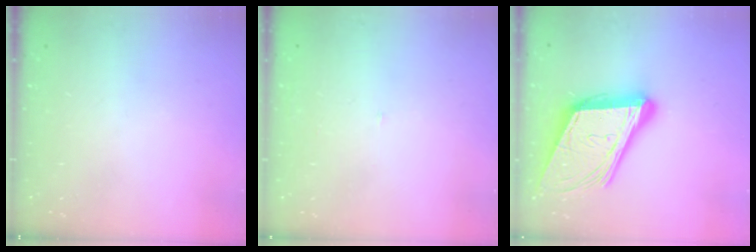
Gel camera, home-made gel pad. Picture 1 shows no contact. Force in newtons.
{"total": 2.0, "press": 2.0, "slide": 0.1}
{"total": 22.1, "press": 21.7, "slide": 4.6}